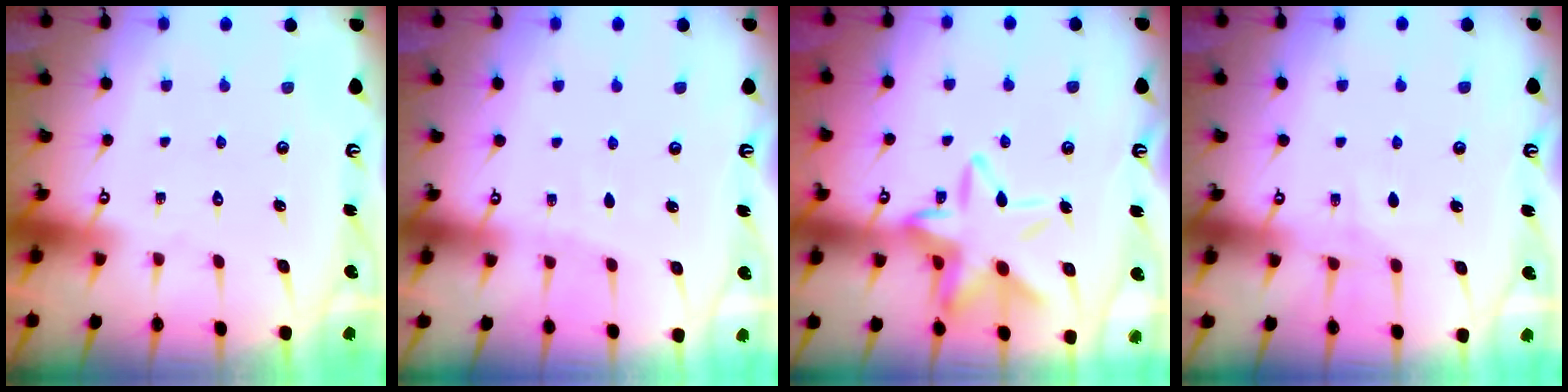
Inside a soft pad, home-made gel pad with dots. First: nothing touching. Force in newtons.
{"total": 2.5, "press": 2.4, "slide": 0.4}
{"total": 17.0, "press": 16.9, "slide": 1.2}
{"total": 6.5, "press": 6.5, "slide": 0.4}